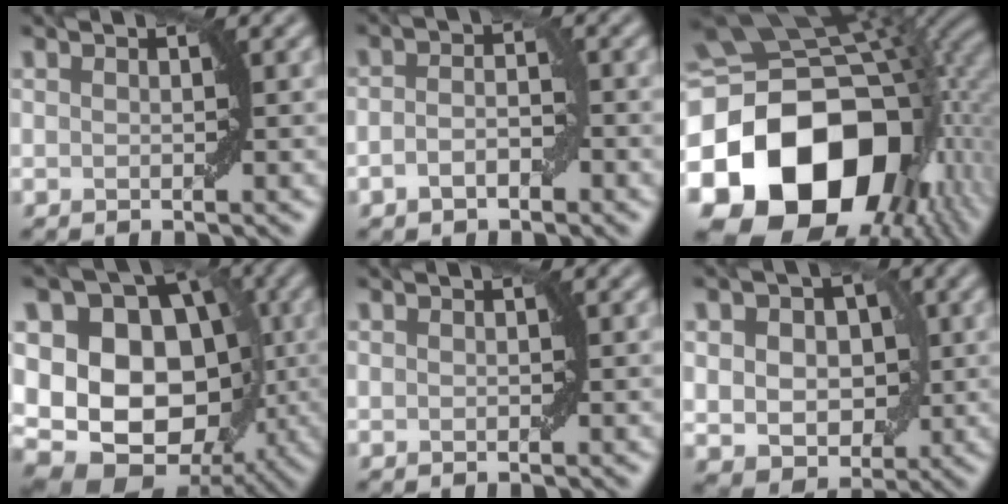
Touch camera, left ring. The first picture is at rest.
{"total": 2.5, "force": [-1.0, 1.4, 1.9], "torque": [-0.034, 0.002, -0.021]}
{"total": 20.5, "force": [-5.2, 14.6, 13.4], "torque": [-0.279, -0.047, -0.064]}
{"total": 15.2, "force": [0.0, 11.5, 9.9], "torque": [-0.123, 0.003, -0.007]}
{"total": 0.0}
{"total": 7.5, "force": [1.0, 5.7, 4.7], "torque": [-0.061, 0.016, 0.003]}